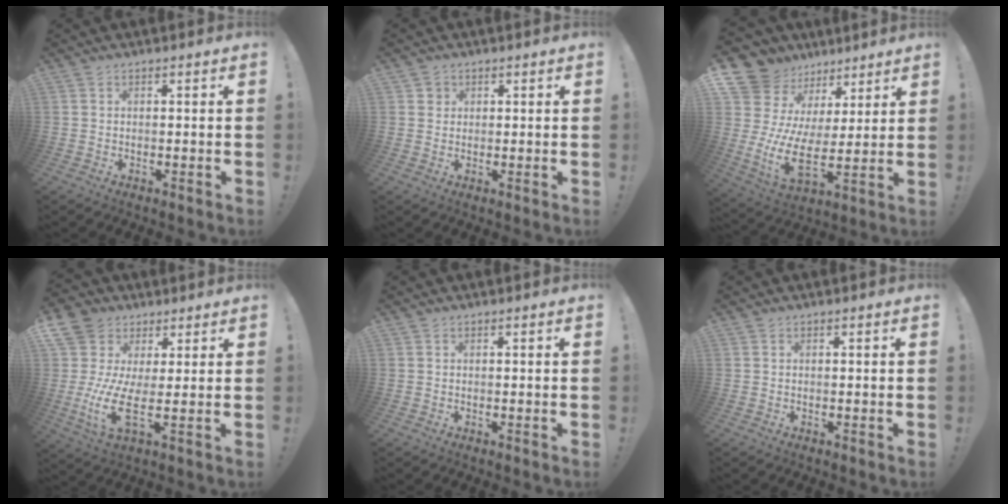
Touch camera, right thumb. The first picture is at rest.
{"total": 2.1, "force": [0.9, 1.9, 0.3], "torque": [0.005, -0.004, 0.014]}
{"total": 13.0, "force": [3.8, 9.4, 8.1], "torque": [-0.181, -0.053, 0.070]}
{"total": 12.3, "force": [2.1, 6.8, 10.1], "torque": [-0.220, -0.042, 0.035]}
{"total": 0.0}
{"total": 0.0}